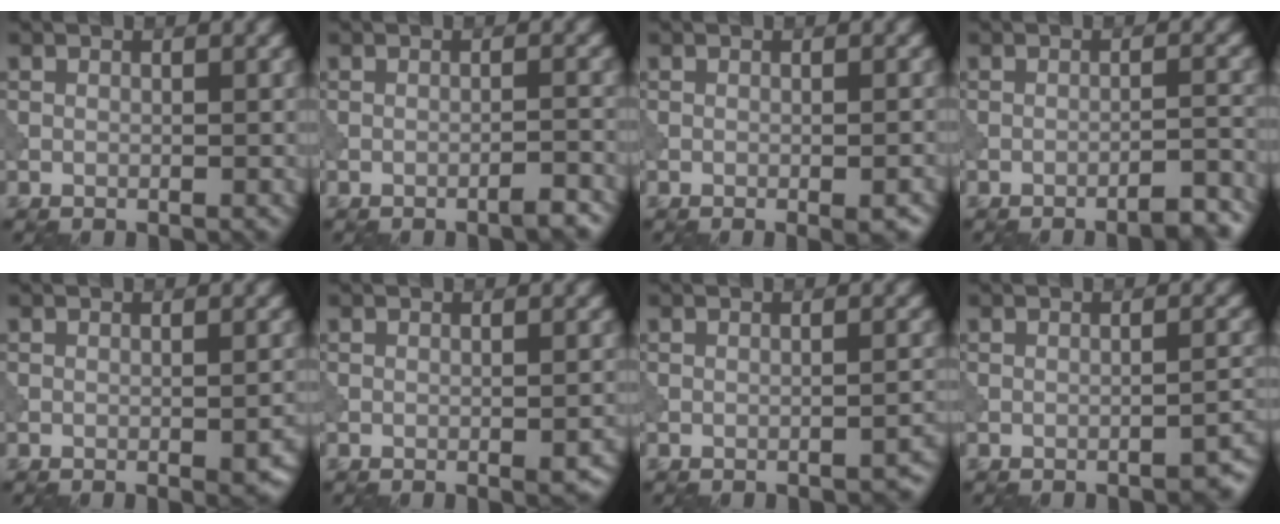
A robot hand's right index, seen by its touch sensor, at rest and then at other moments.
{"total": 1.8, "force": [-1.4, 0.2, 1.2], "torque": [-0.012, 0.006, -0.026]}
{"total": 2.4, "force": [-1.3, 0.6, 2.0], "torque": [-0.023, -0.001, -0.014]}
{"total": 4.3, "force": [-3.6, 0.7, 2.2], "torque": [-0.026, 0.018, -0.052]}
{"total": 2.9, "force": [-1.4, 1.0, 2.4], "torque": [-0.029, -0.004, -0.014]}
{"total": 2.2, "force": [-1.1, 0.7, 1.8], "torque": [-0.024, -0.002, -0.012]}
{"total": 1.8, "force": [-1.5, 0.4, 0.8], "torque": [-0.002, 0.006, -0.020]}
{"total": 2.5, "force": [-2.0, 0.5, 1.5], "torque": [-0.014, 0.010, -0.029]}